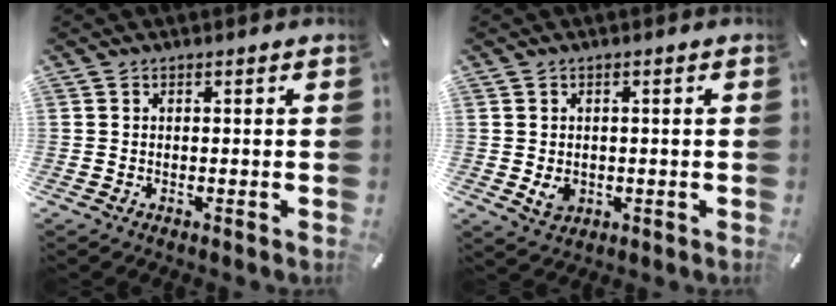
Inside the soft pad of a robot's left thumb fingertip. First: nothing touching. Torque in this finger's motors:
{"motor_torque": [0.42, 0.37, 0.46, -0.01, 0.00]}